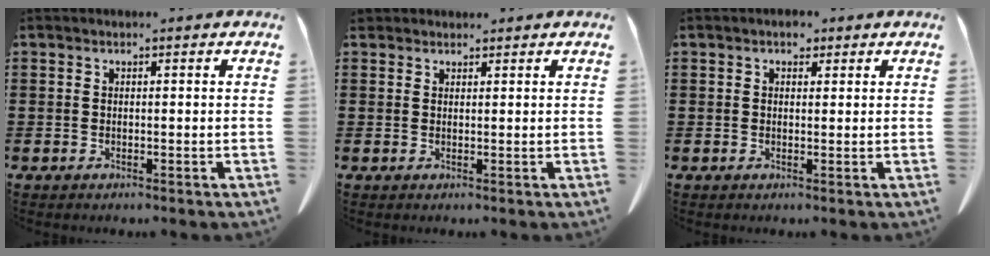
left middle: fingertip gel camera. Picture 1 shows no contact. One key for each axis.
{"total": 1.2, "fx": 1.1, "fy": 0.5, "fz": 0.1, "tx": -0.006, "ty": 0.001, "tz": 0.023}
{"total": 1.5, "fx": 1.0, "fy": 0.9, "fz": 0.5, "tx": -0.005, "ty": 0.002, "tz": 0.017}